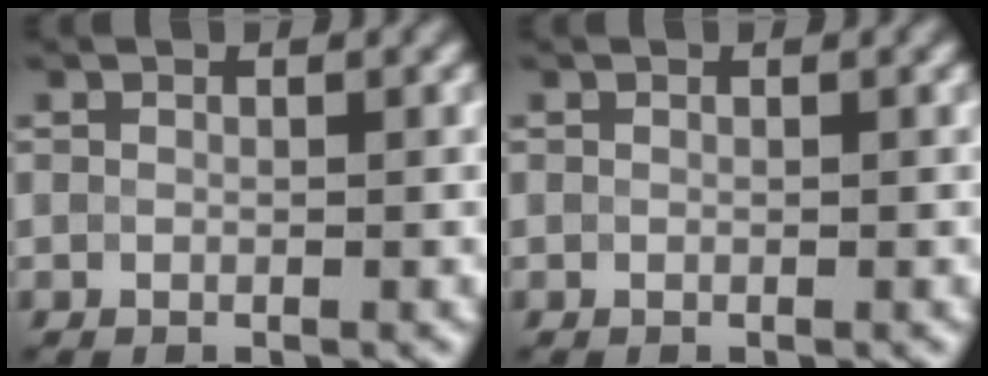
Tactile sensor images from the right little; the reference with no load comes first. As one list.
[{"total": 0.0}]